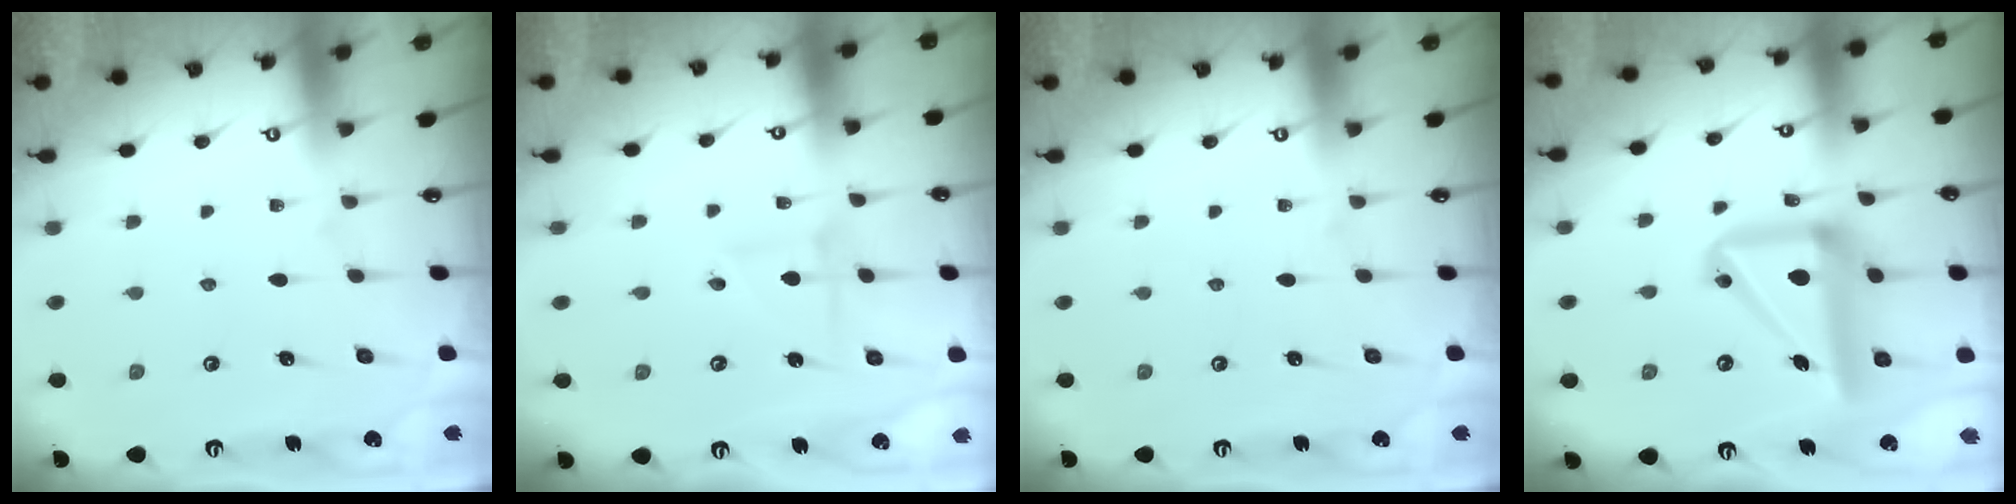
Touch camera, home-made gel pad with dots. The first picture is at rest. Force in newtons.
{"total": 2.6, "press": 2.5, "slide": 0.3}
{"total": 0.0}
{"total": 15.7, "press": 15.5, "slide": 2.0}